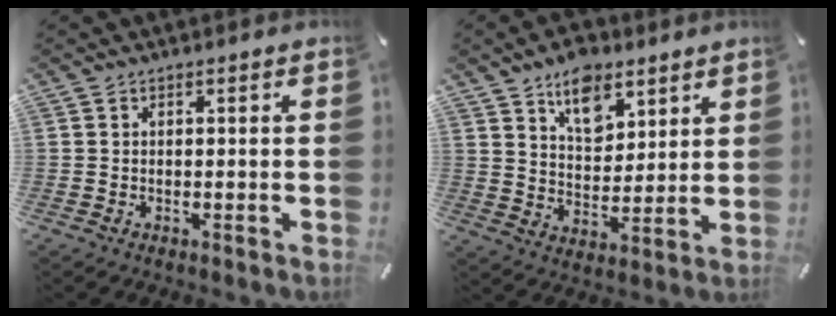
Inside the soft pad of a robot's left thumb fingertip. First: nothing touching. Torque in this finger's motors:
{"motor_torque": [1.96, 0.95, 1.23, -1.05, 0.19]}